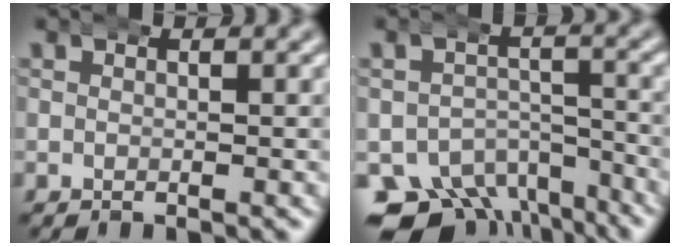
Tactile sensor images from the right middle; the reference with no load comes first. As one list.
[{"total": 11.6, "force": [-7.3, 7.7, 4.5], "torque": [-0.083, -0.049, -0.112]}]